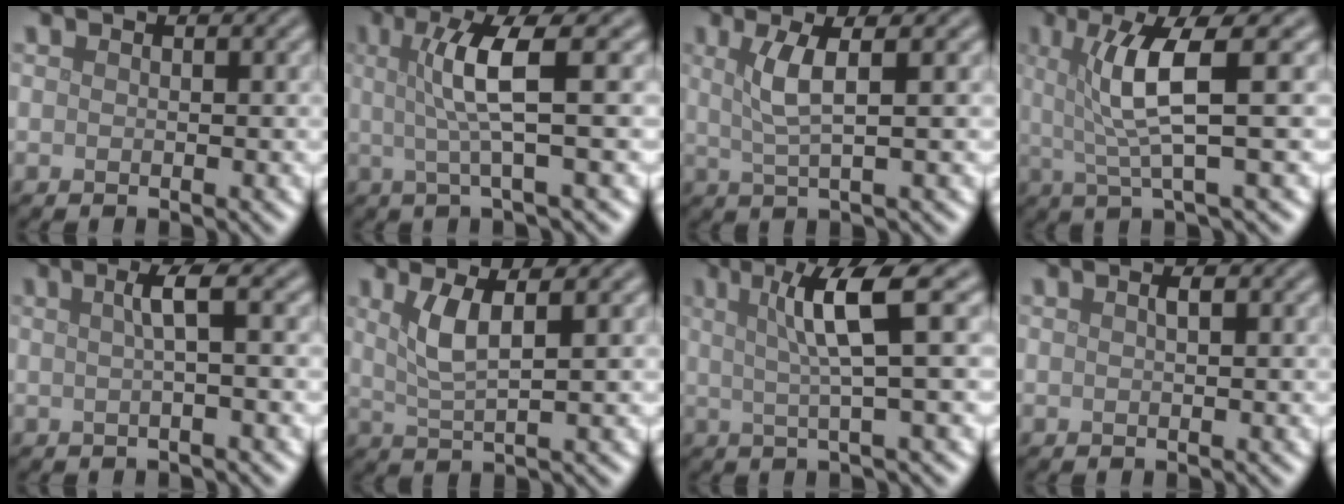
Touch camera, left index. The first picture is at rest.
{"total": 5.0, "force": [0.8, 0.7, 4.9], "torque": [-0.089, 0.003, 0.016]}
{"total": 3.4, "force": [1.0, 0.7, 3.2], "torque": [-0.060, 0.001, 0.021]}
{"total": 5.8, "force": [1.1, 0.9, 5.6], "torque": [-0.106, 0.001, 0.022]}
{"total": 2.7, "force": [0.4, 0.6, 2.6], "torque": [-0.041, 0.009, 0.002]}
{"total": 3.3, "force": [1.3, 0.7, 3.0], "torque": [-0.060, -0.002, 0.029]}
{"total": 5.2, "force": [1.4, 0.5, 5.0], "torque": [-0.086, 0.003, 0.025]}
{"total": 0.7, "force": [0.2, 0.2, 0.7], "torque": [-0.011, 0.004, 0.004]}